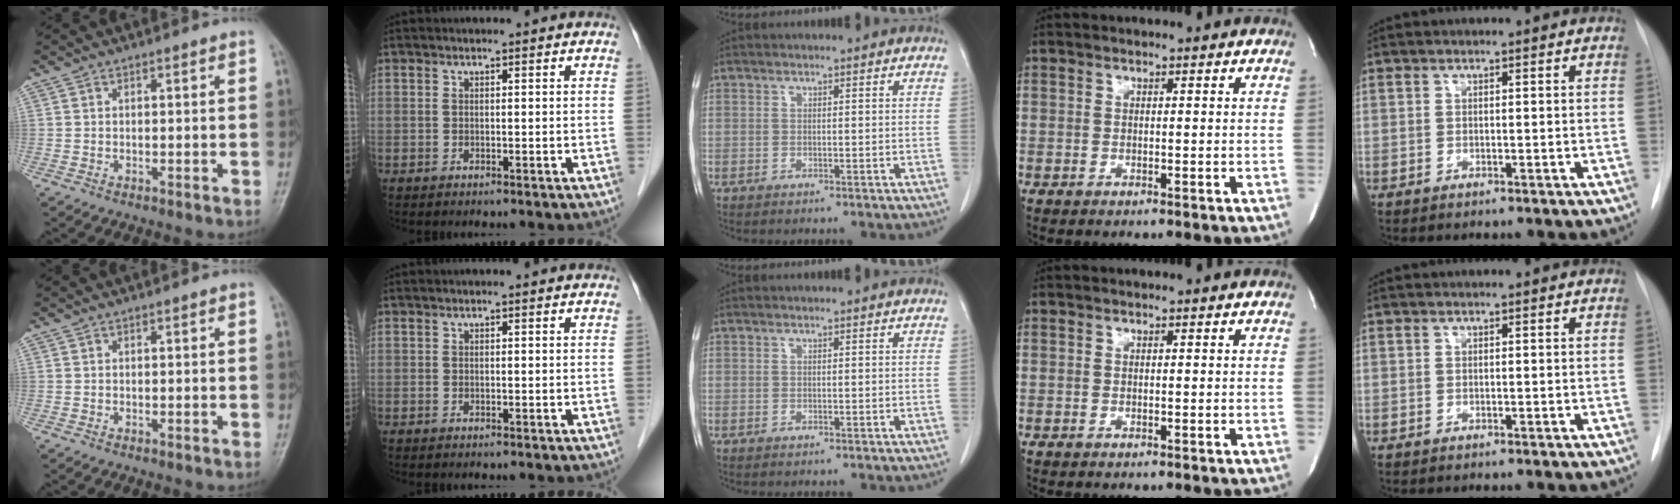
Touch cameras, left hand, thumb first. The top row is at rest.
{}